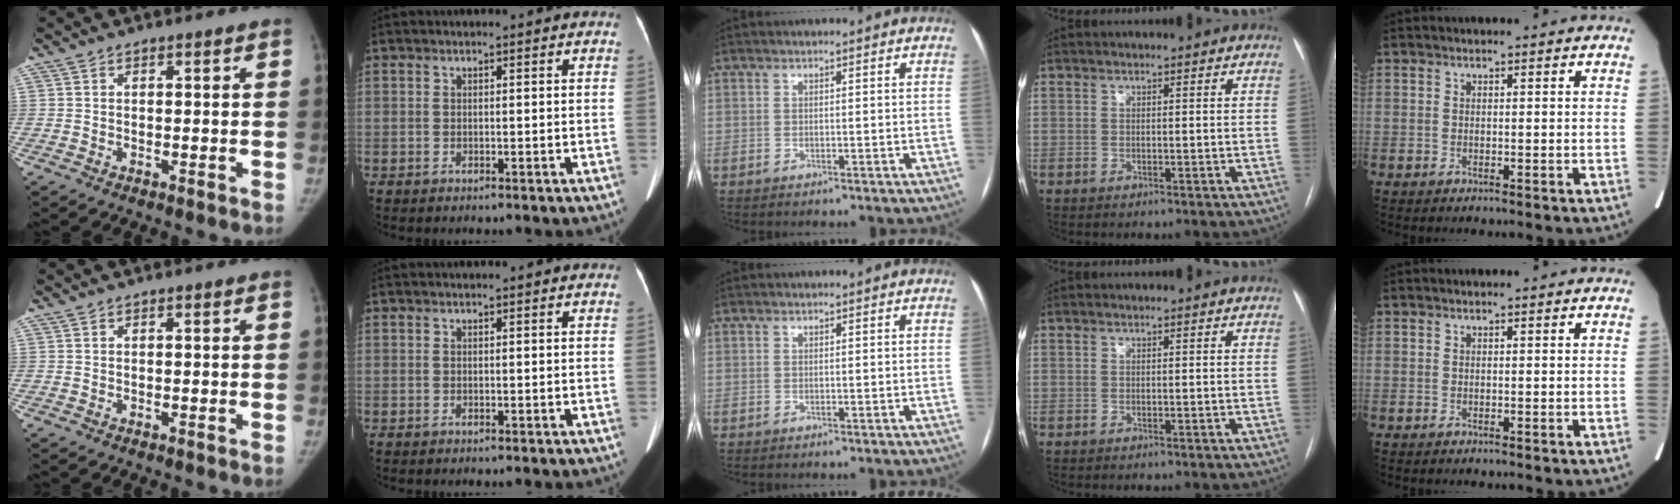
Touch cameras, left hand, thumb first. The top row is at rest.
{}